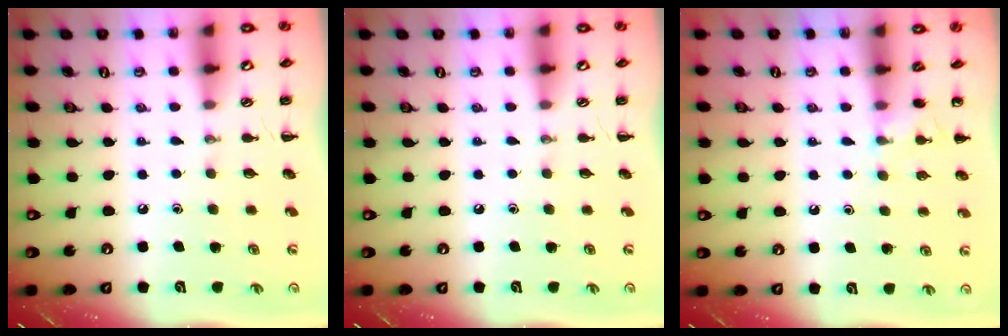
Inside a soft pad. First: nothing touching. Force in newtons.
{"total": 0.0}
{"total": 5.5, "press": 5.1, "slide": 2.0}